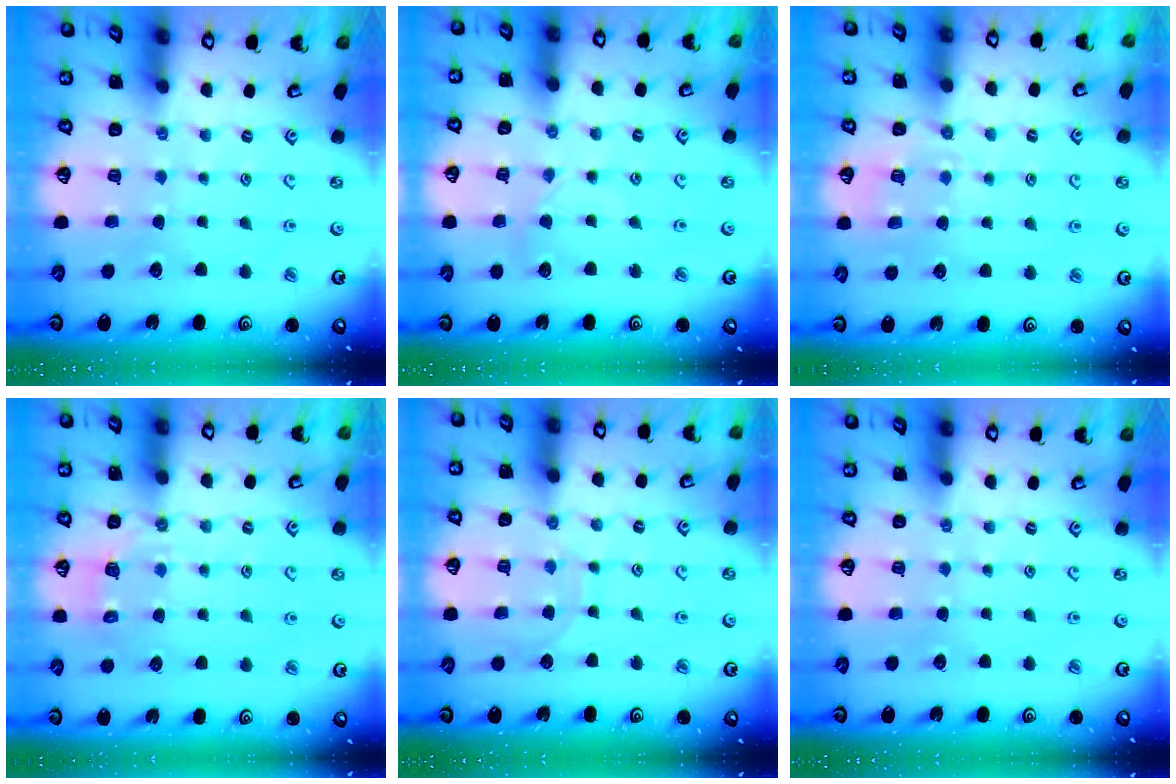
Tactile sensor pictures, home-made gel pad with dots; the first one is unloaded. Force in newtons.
{"total": 3.2, "press": 3.2, "slide": 0.4}
{"total": 4.1, "press": 4.0, "slide": 0.9}
{"total": 5.2, "press": 5.0, "slide": 1.2}
{"total": 6.4, "press": 6.4, "slide": 0.2}
{"total": 0.0}